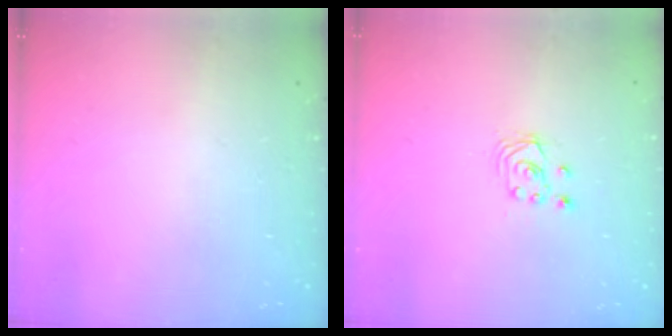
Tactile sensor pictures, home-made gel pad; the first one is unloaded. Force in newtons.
{"total": 2.5, "press": 2.5, "slide": 0.3}